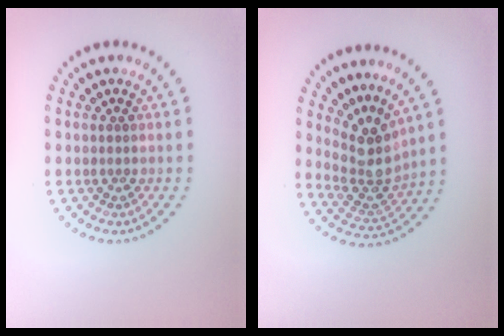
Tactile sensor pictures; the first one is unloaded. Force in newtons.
{"total": 3.9, "press": 2.8, "slide": 2.8}